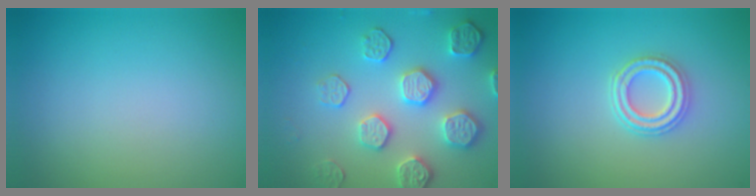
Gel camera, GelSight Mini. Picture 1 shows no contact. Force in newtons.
{"total": 5.3, "press": 4.8, "slide": 2.2}
{"total": 2.9, "press": 2.5, "slide": 1.4}